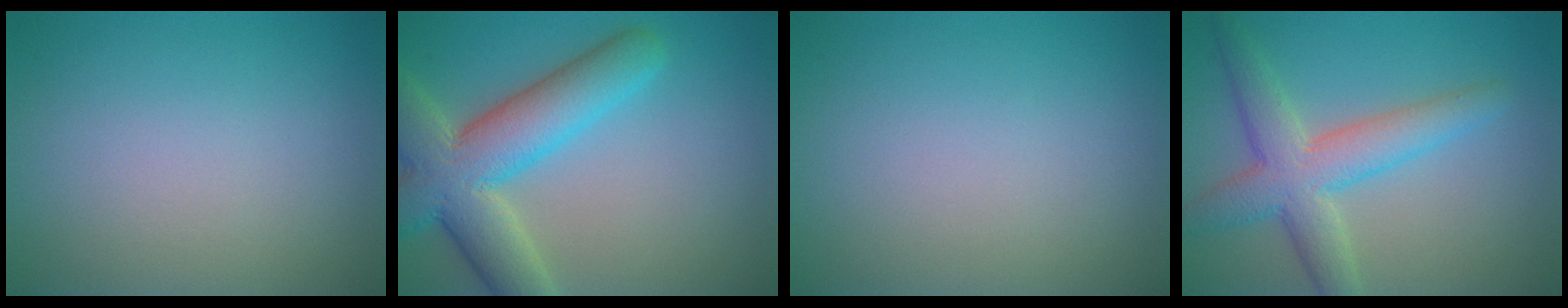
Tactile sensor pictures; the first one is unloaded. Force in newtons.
{"total": 9.0, "press": 9.0, "slide": 0.6}
{"total": 0.0}
{"total": 5.6, "press": 5.6, "slide": 0.1}